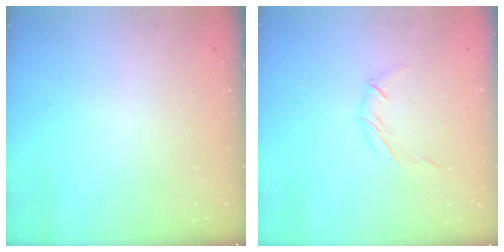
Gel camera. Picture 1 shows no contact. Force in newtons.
{"total": 5.1, "press": 5.0, "slide": 1.1}